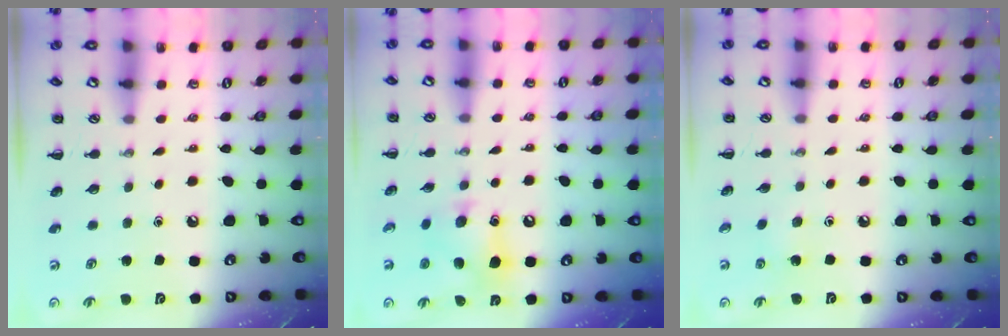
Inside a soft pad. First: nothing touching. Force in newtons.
{"total": 9.9, "press": 9.8, "slide": 1.6}
{"total": 1.5, "press": 1.4, "slide": 0.5}